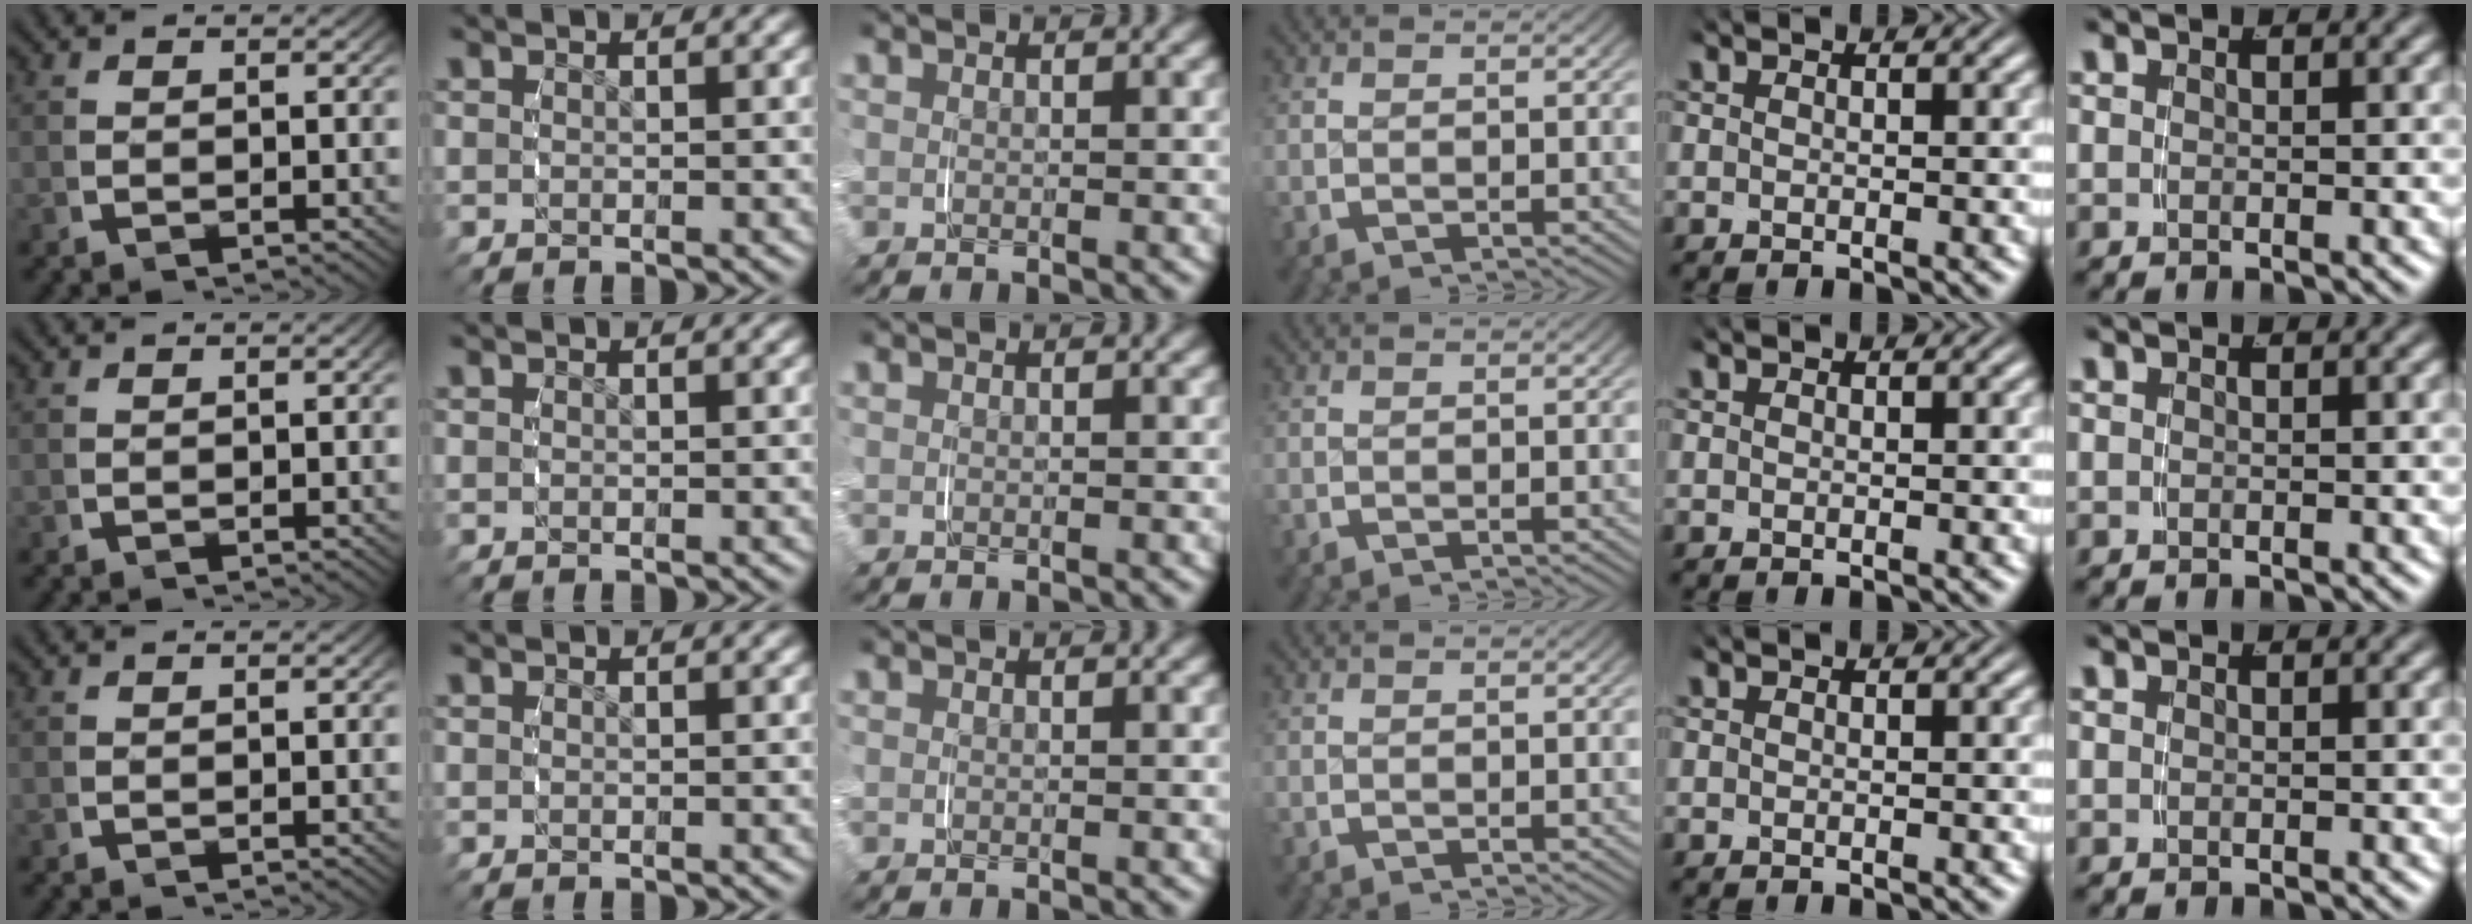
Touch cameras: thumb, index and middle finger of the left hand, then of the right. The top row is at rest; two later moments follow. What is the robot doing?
{"motion": "grasp_and_lifting", "object": "jewelry box"}